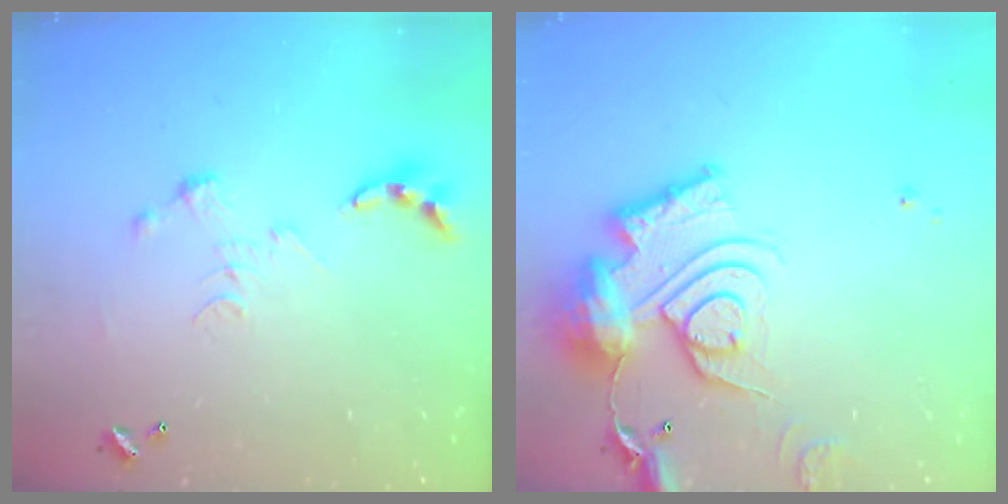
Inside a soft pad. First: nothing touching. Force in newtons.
{"total": 21.9, "press": 21.7, "slide": 2.3}